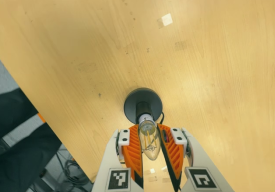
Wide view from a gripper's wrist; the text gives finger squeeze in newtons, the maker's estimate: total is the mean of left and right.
{"total": 13.6, "left": 13.1, "right": 14.0}